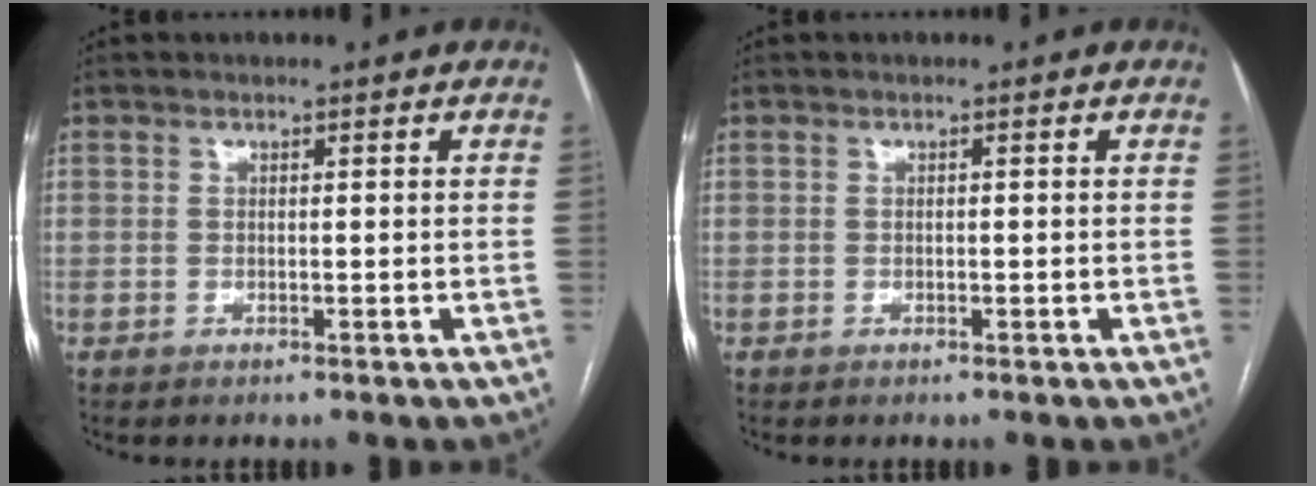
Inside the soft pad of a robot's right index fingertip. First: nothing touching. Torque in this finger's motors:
{"motor_torque": [0.00, 0.00, 0.00, 0.00]}